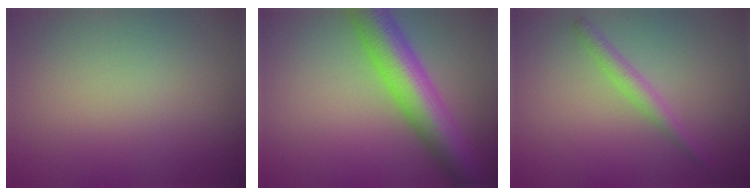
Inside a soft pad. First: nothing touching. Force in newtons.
{"total": 8.6, "press": 8.6, "slide": 0.4}
{"total": 1.9, "press": 1.9, "slide": 0.1}